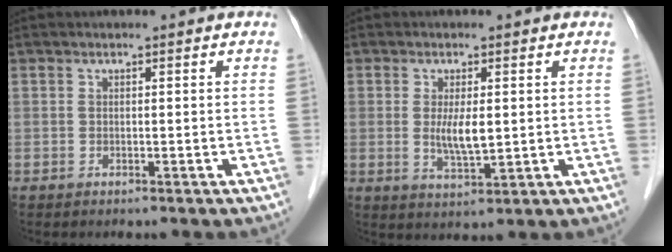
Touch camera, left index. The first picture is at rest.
{"total": 4.6, "force": [0.3, 1.2, 4.4], "torque": [-0.086, -0.009, 0.010]}